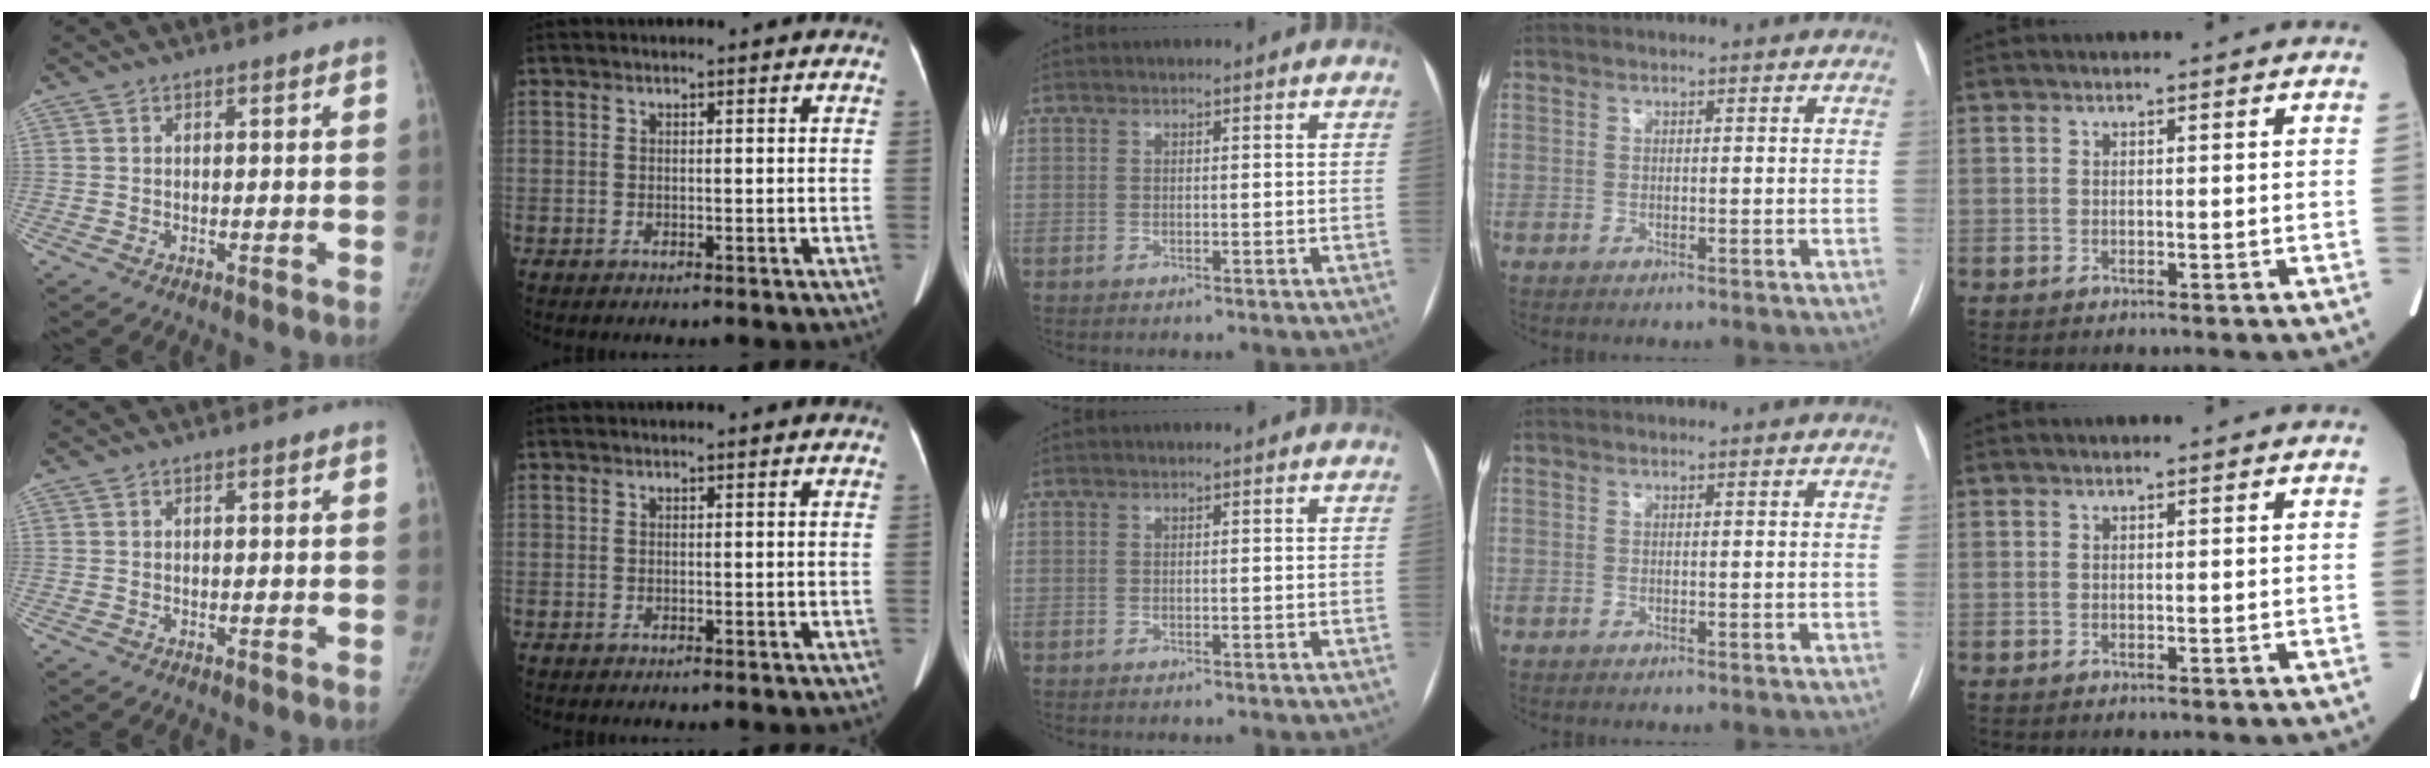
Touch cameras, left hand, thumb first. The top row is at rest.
{}